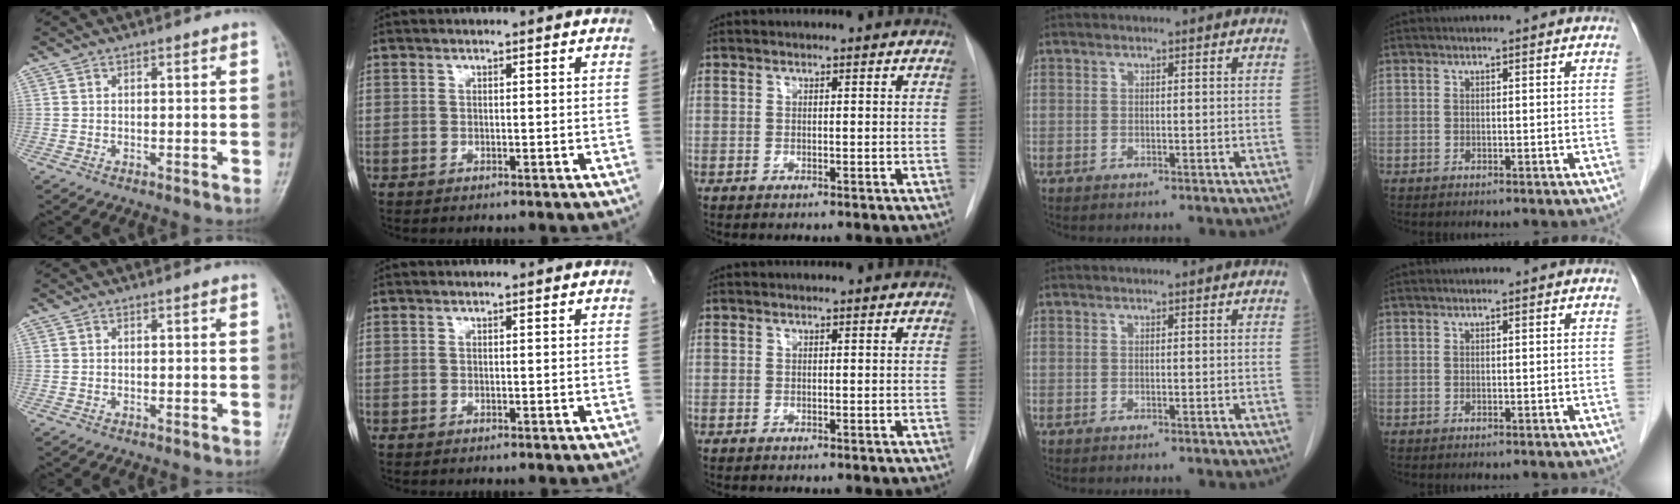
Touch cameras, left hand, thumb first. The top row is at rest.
{}